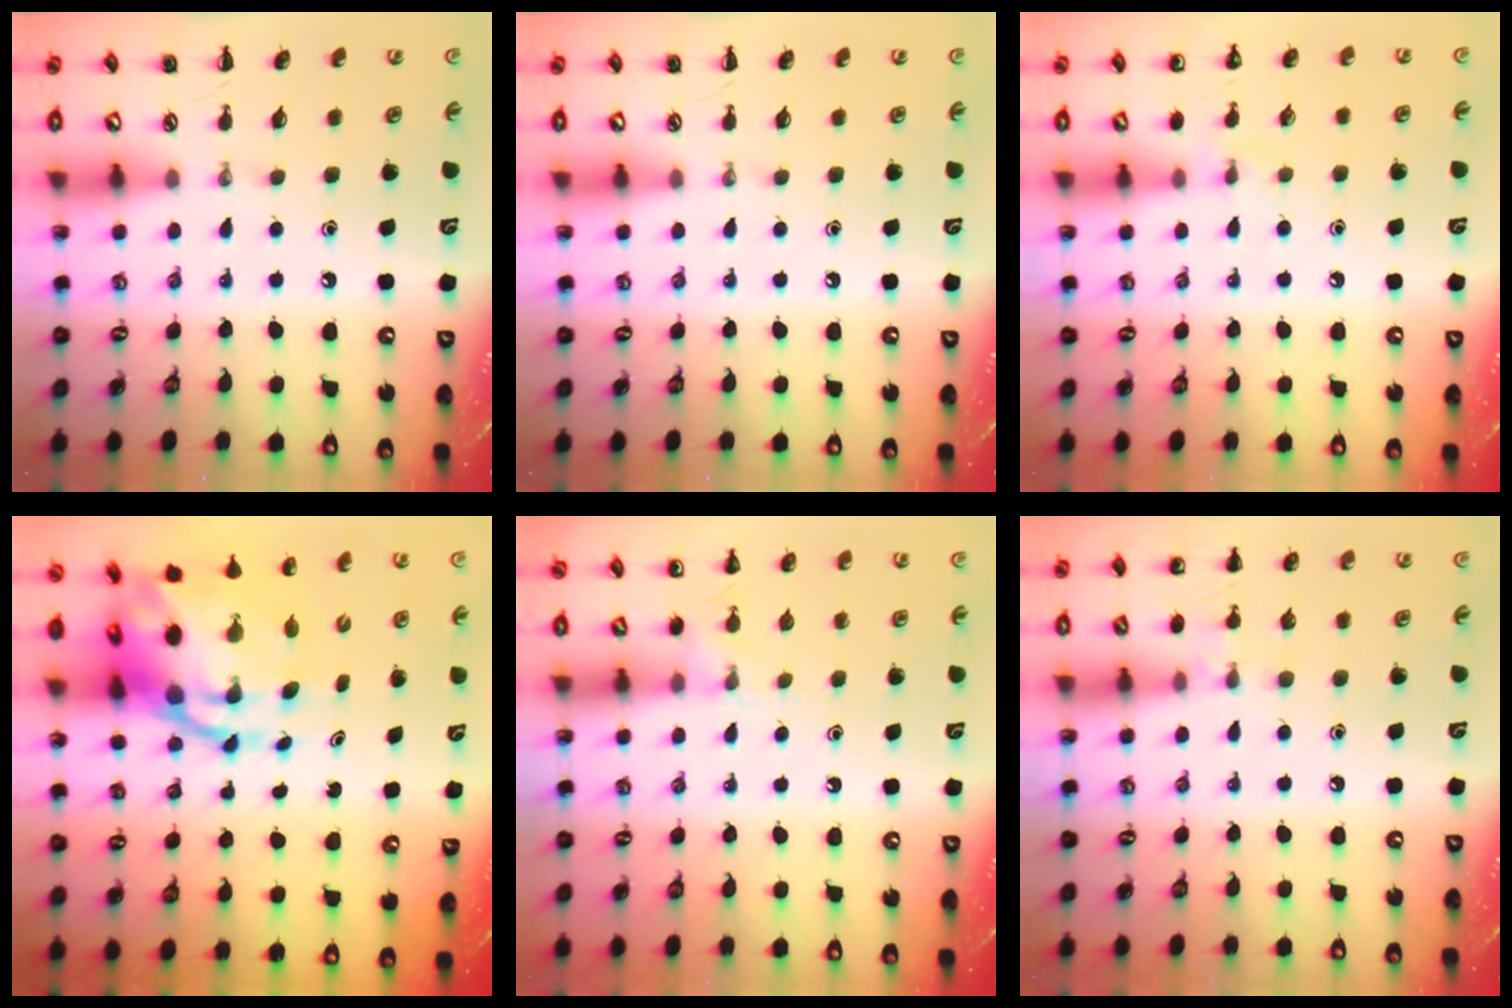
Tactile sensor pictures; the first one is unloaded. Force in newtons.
{"total": 0.0}
{"total": 5.4, "press": 5.1, "slide": 1.9}
{"total": 11.2, "press": 10.8, "slide": 3.0}
{"total": 5.9, "press": 5.6, "slide": 1.8}
{"total": 6.3, "press": 6.0, "slide": 2.0}